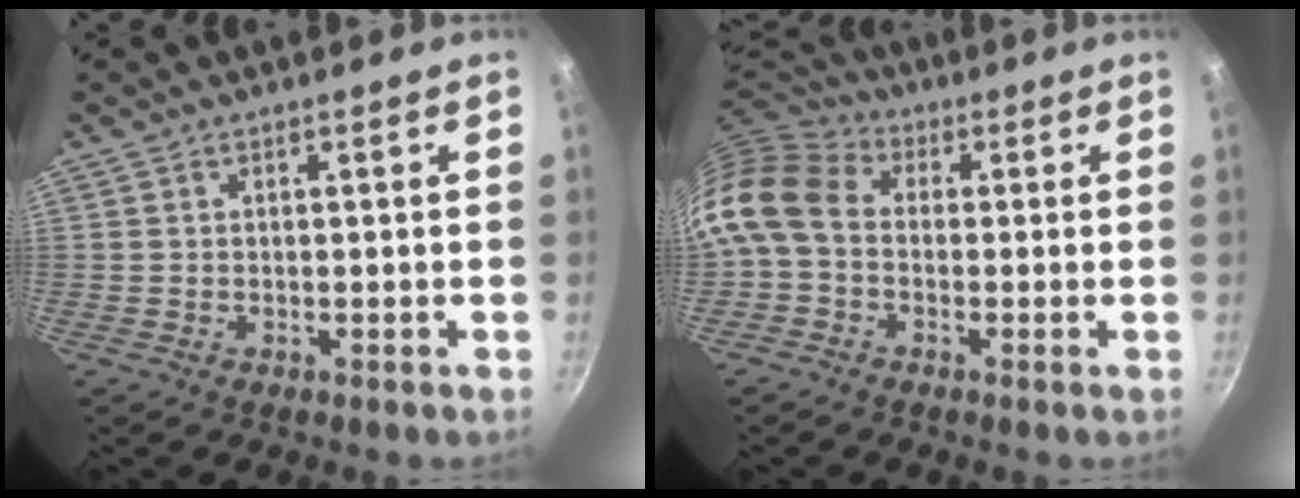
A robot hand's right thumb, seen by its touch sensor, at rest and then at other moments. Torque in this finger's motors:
{"motor_torque": [1.41, 3.60, 1.56, -0.59, 0.25]}